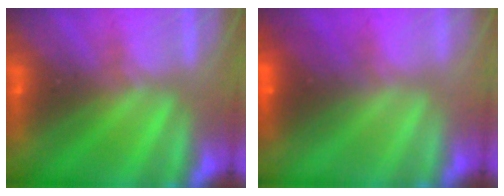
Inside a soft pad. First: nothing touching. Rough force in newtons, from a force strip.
{"total": 2.9}